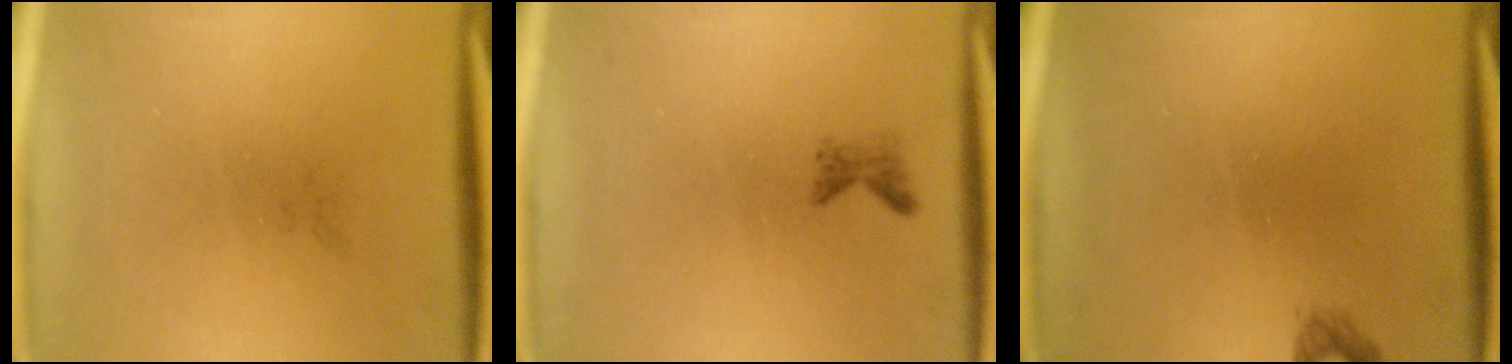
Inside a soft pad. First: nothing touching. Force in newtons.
{"total": 0.9}
{"total": 0.8}